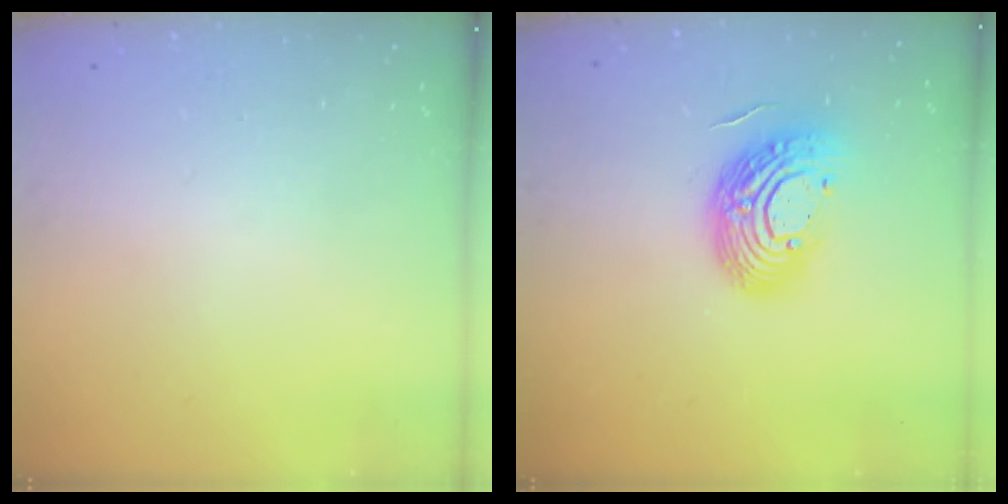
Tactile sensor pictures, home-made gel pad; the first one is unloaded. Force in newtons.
{"total": 16.2, "press": 16.1, "slide": 1.2}